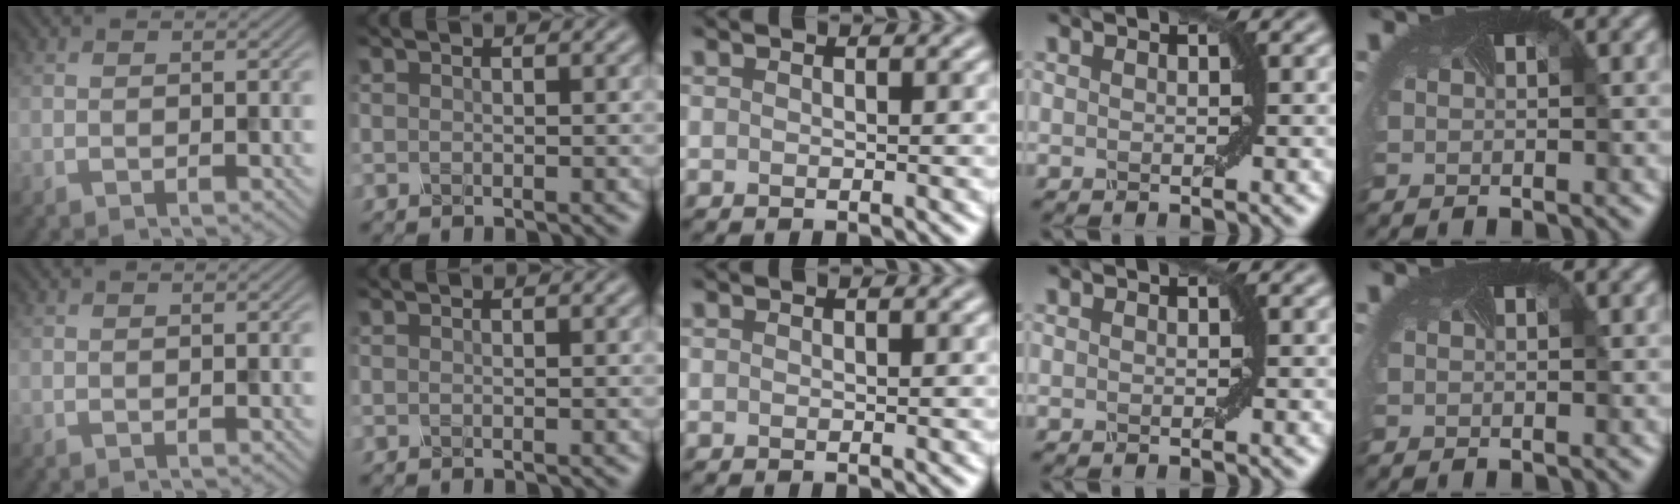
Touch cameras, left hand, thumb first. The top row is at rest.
{}